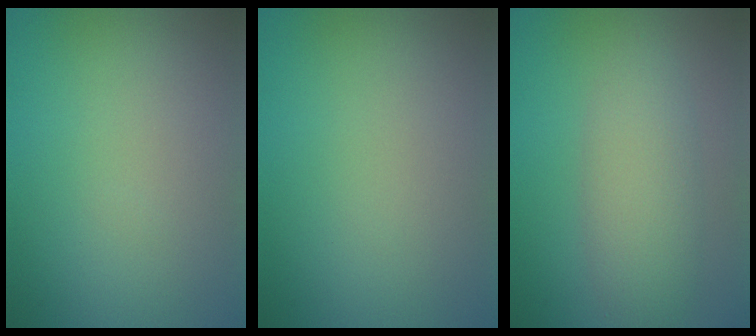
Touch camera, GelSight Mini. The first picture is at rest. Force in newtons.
{"total": 0.0}
{"total": 3.9, "press": 3.9, "slide": 0.0}